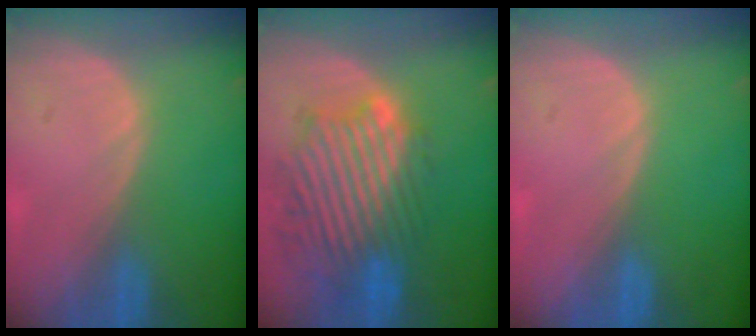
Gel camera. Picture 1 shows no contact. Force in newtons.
{"total": 11.7, "press": 10.7, "slide": 5.0}
{"total": 0.0}